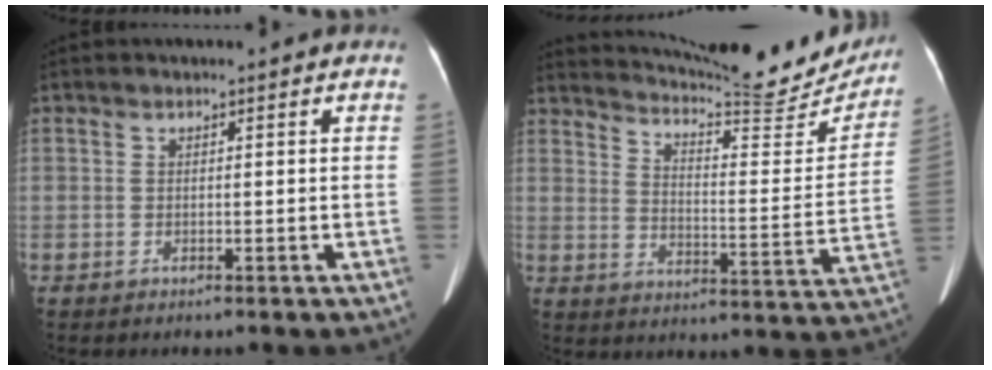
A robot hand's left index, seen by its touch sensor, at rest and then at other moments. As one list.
[{"total": 20.8, "force": [19.6, 2.5, 6.3], "torque": [-0.096, -0.067, 0.249]}]